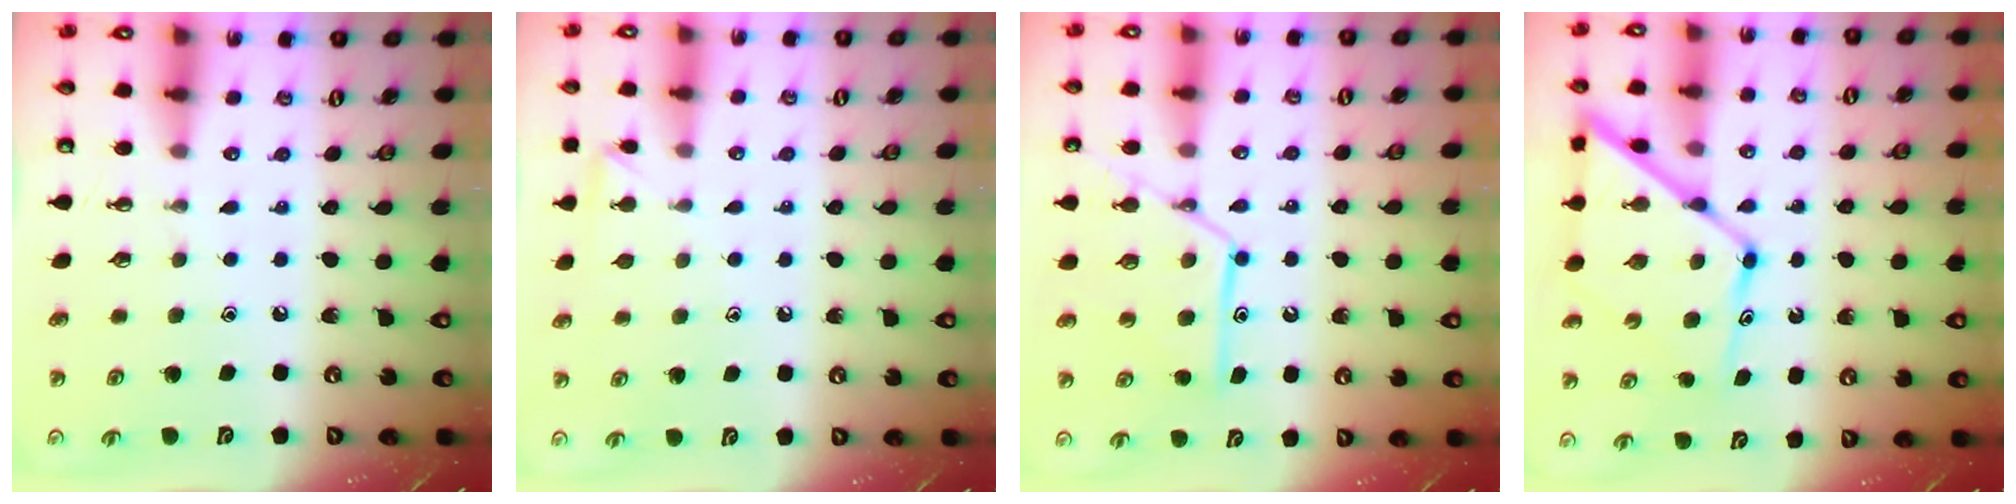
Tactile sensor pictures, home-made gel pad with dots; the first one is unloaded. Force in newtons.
{"total": 3.9, "press": 3.9, "slide": 0.6}
{"total": 14.2, "press": 14.2, "slide": 1.1}
{"total": 15.8, "press": 15.7, "slide": 1.4}